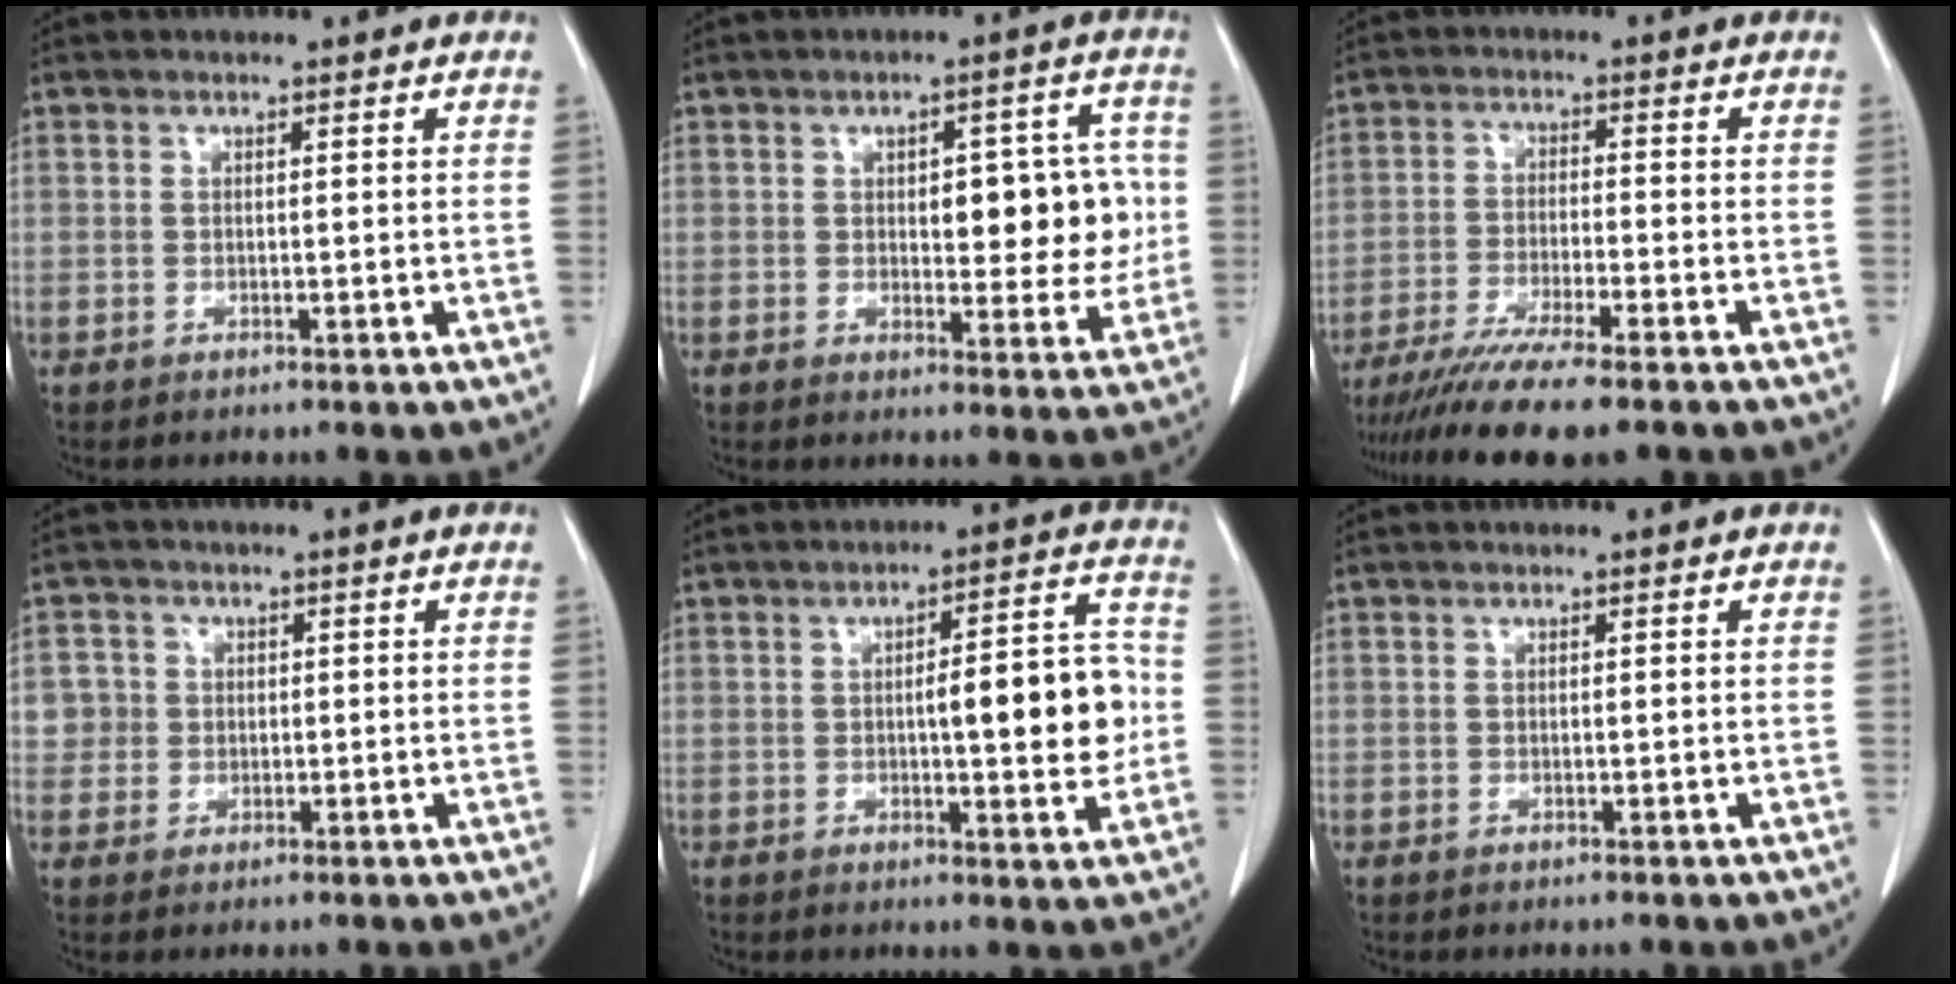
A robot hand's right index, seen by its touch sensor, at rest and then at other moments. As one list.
[{"total": 9.8, "force": [0.8, 4.2, 8.8], "torque": [-0.098, 0.020, 0.018]}, {"total": 12.2, "force": [-9.9, 0.1, 7.1], "torque": [-0.107, -0.029, -0.157]}, {"total": 4.1, "force": [0.3, 4.1, 0.1], "torque": [0.012, 0.010, 0.006]}, {"total": 10.6, "force": [-0.4, 2.3, 10.3], "torque": [-0.134, 0.018, -0.002]}, {"total": 0.0}]